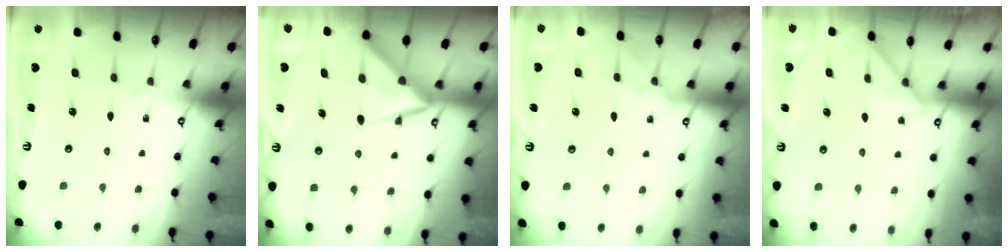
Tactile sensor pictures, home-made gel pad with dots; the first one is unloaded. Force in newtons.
{"total": 12.5, "press": 12.5, "slide": 1.4}
{"total": 3.8, "press": 3.7, "slide": 0.5}
{"total": 2.4, "press": 2.3, "slide": 0.4}